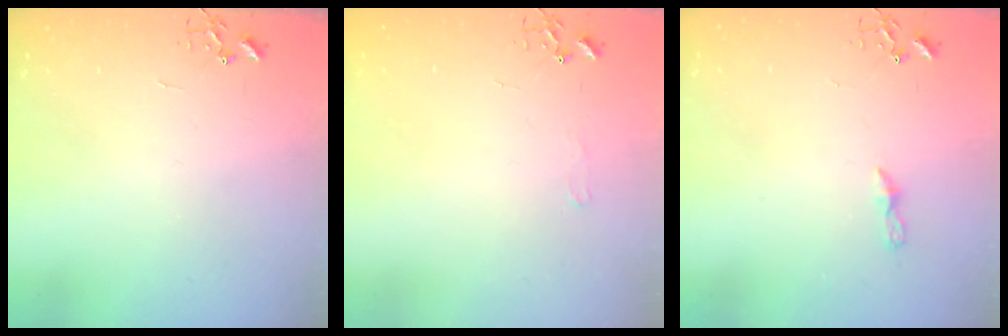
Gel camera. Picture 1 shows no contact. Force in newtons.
{"total": 6.4, "press": 6.4, "slide": 0.8}
{"total": 3.7, "press": 3.7, "slide": 0.4}